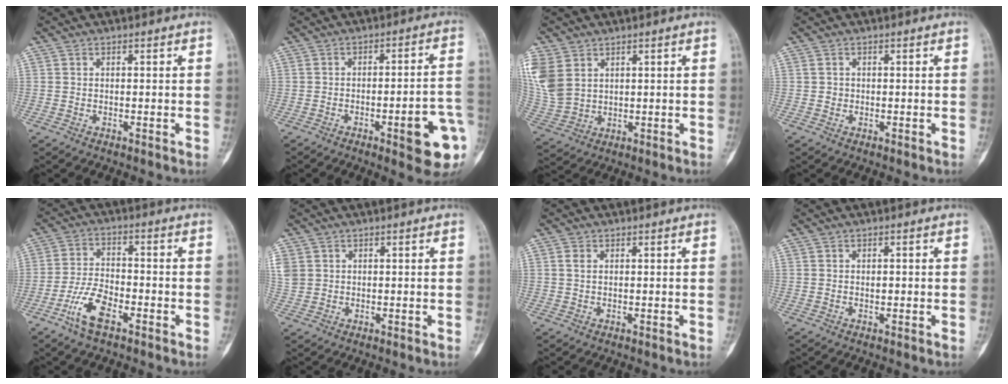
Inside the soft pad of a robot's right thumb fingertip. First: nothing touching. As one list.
[{"total": 12.5, "force": [-4.5, 2.7, 11.3], "torque": [-0.129, 0.025, -0.053]}, {"total": 11.7, "force": [4.4, 8.6, 6.5], "torque": [-0.164, -0.005, 0.105]}, {"total": 0.9, "force": [-0.1, 0.9, 0.2], "torque": [0.001, 0.003, -0.001]}, {"total": 8.1, "force": [-4.4, 3.5, 5.8], "torque": [-0.118, 0.021, -0.087]}, {"total": 5.2, "force": [1.4, 4.5, 2.2], "torque": [-0.060, 0.010, 0.039]}, {"total": 1.4, "force": [0.5, 0.9, 1.0], "torque": [-0.025, 0.002, 0.011]}, {"total": 1.0, "force": [0.1, 0.6, 0.8], "torque": [-0.012, 0.000, 0.001]}]